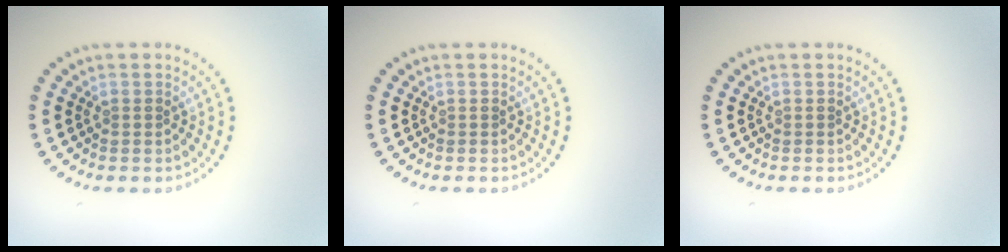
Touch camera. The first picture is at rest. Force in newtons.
{"total": 0.0}
{"total": 0.0}